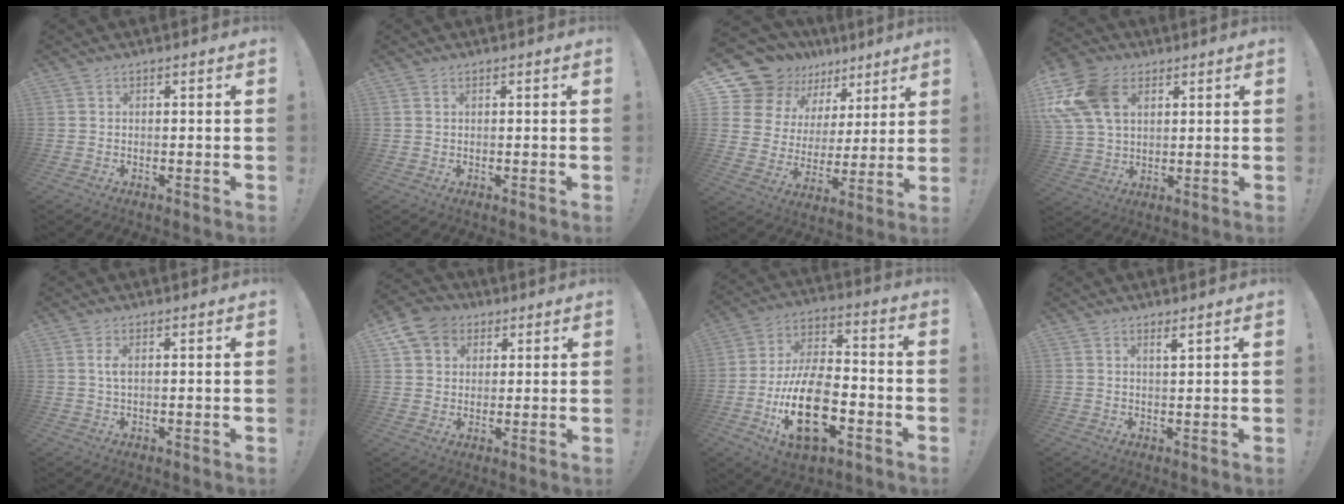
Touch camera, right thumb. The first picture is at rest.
{"total": 0.6, "force": [0.3, 0.4, 0.4], "torque": [-0.012, 0.003, 0.007]}
{"total": 13.7, "force": [10.5, 8.2, 3.1], "torque": [-0.062, -0.083, 0.206]}
{"total": 18.1, "force": [6.1, 12.6, 11.5], "torque": [-0.232, -0.014, 0.117]}
{"total": 2.1, "force": [0.3, 0.6, 2.0], "torque": [-0.038, 0.001, 0.004]}
{"total": 9.5, "force": [4.2, 7.8, 3.6], "torque": [-0.056, -0.014, 0.086]}
{"total": 20.8, "force": [-7.2, 11.0, 16.2], "torque": [-0.293, 0.033, -0.117]}
{"total": 2.2, "force": [1.6, 0.1, 1.5], "torque": [-0.017, -0.009, 0.023]}